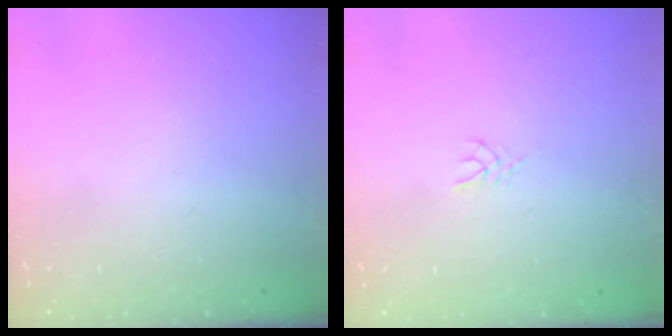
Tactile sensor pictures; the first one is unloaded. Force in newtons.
{"total": 2.5, "press": 2.4, "slide": 0.4}